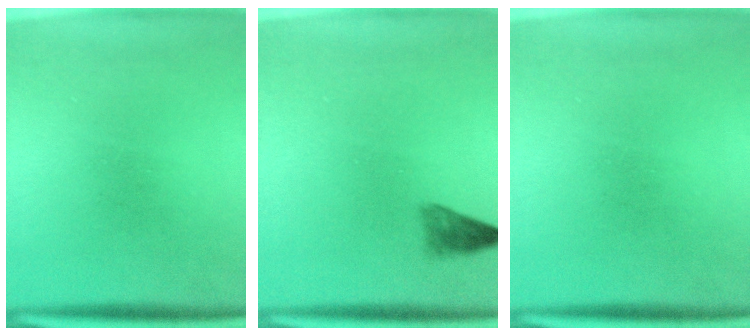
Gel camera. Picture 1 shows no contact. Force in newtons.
{"total": 1.9}
{"total": 0.0}